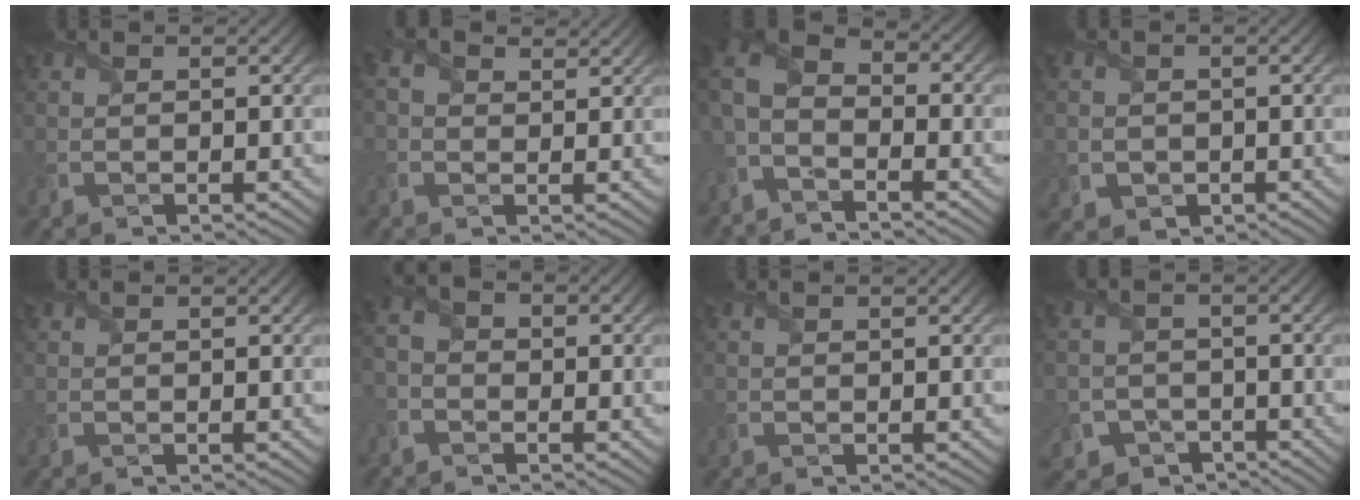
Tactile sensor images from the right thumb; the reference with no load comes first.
{"total": 2.8, "force": [0.9, 2.1, 1.6], "torque": [-0.044, 0.002, 0.014]}
{"total": 6.8, "force": [-3.2, 4.1, 4.4], "torque": [-0.109, -0.013, -0.066]}
{"total": 2.9, "force": [-0.9, 2.6, 0.8], "torque": [-0.031, -0.012, -0.018]}
{"total": 0.0}
{"total": 3.3, "force": [-2.1, 2.2, 1.3], "torque": [-0.031, 0.003, -0.051]}
{"total": 0.0}
{"total": 7.4, "force": [-4.6, 5.6, 1.5], "torque": [-0.046, -0.030, -0.094]}